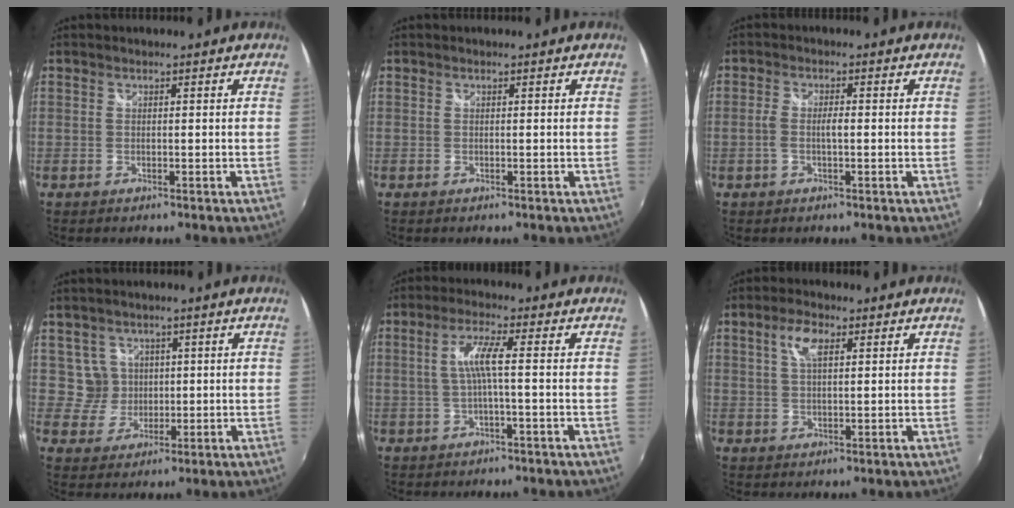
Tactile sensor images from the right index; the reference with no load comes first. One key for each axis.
{"total": 0.0}
{"total": 2.7, "fx": -0.5, "fy": 0.6, "fz": 2.6, "tx": -0.053, "ty": 0.001, "tz": -0.010}
{"total": 4.6, "fx": 1.3, "fy": 4.4, "fz": 0.2, "tx": 0.000, "ty": 0.012, "tz": 0.028}
{"total": 4.5, "fx": -0.5, "fy": -0.2, "fz": 4.5, "tx": -0.093, "ty": 0.002, "tz": -0.004}
{"total": 4.6, "fx": 1.9, "fy": 1.9, "fz": 3.7, "tx": -0.069, "ty": 0.007, "tz": 0.035}